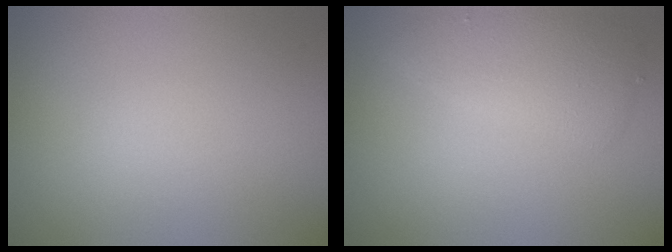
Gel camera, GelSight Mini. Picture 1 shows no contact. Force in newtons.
{"total": 3.5, "press": 3.5, "slide": 0.2}